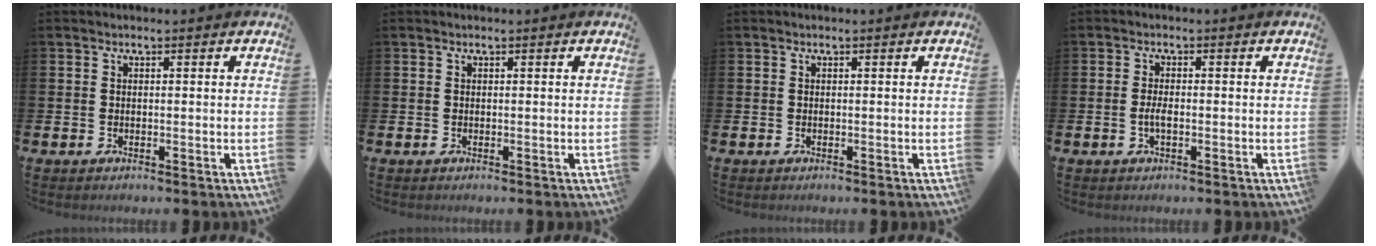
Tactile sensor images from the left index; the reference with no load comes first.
{"total": 0.0}
{"total": 0.0}
{"total": 1.8, "force": [-0.5, 0.6, 1.6], "torque": [-0.029, 0.000, -0.010]}